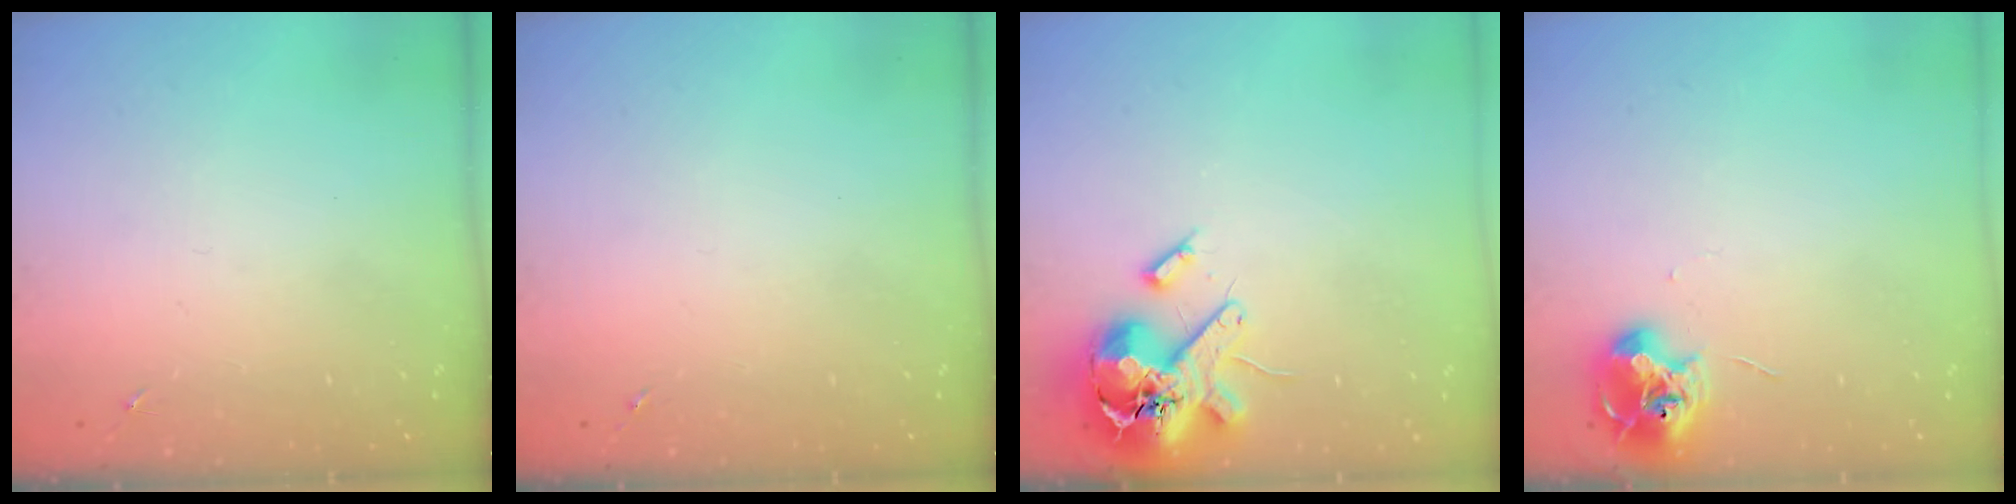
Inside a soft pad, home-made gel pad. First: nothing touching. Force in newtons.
{"total": 0.0}
{"total": 16.0, "press": 15.8, "slide": 2.6}
{"total": 9.3, "press": 9.3, "slide": 1.0}